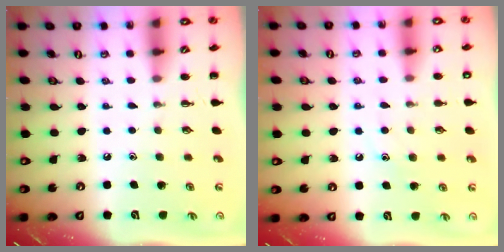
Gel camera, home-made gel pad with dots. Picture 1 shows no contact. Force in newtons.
{"total": 9.0, "press": 8.9, "slide": 1.4}